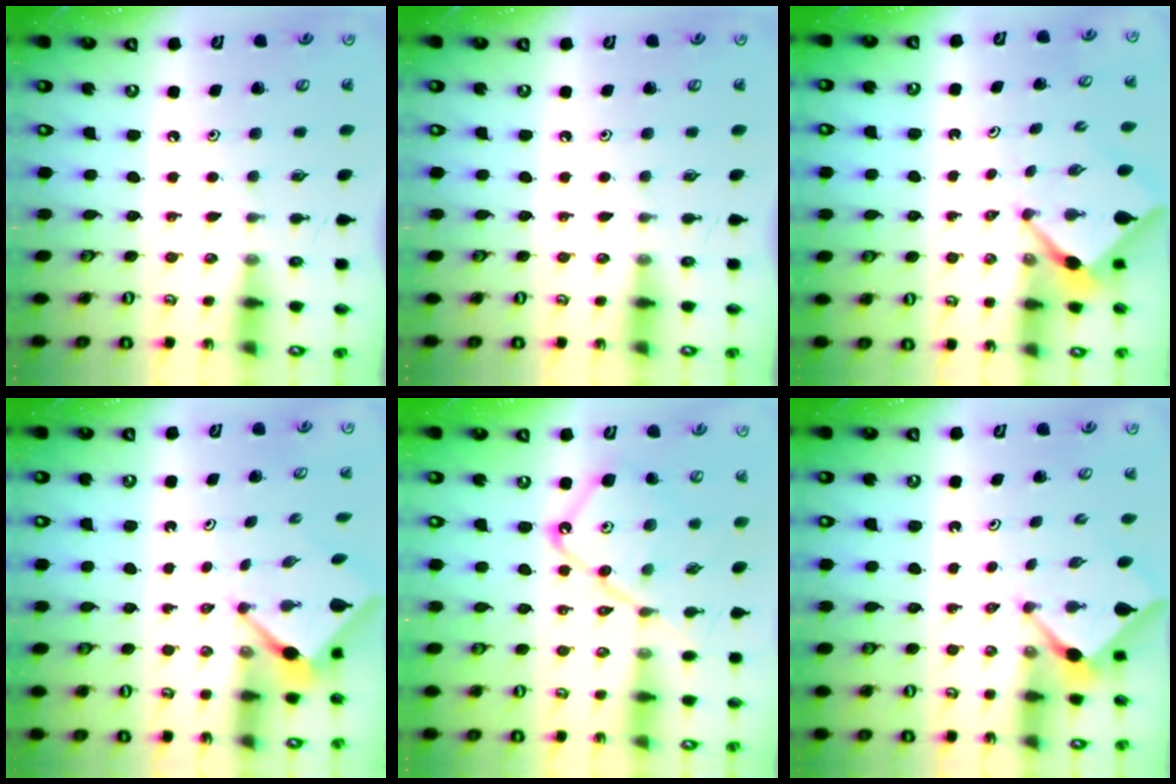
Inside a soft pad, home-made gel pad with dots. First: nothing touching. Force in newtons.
{"total": 0.0}
{"total": 2.6, "press": 2.5, "slide": 0.3}
{"total": 2.7, "press": 2.7, "slide": 0.0}
{"total": 14.0, "press": 13.9, "slide": 1.5}
{"total": 3.0, "press": 2.9, "slide": 0.3}